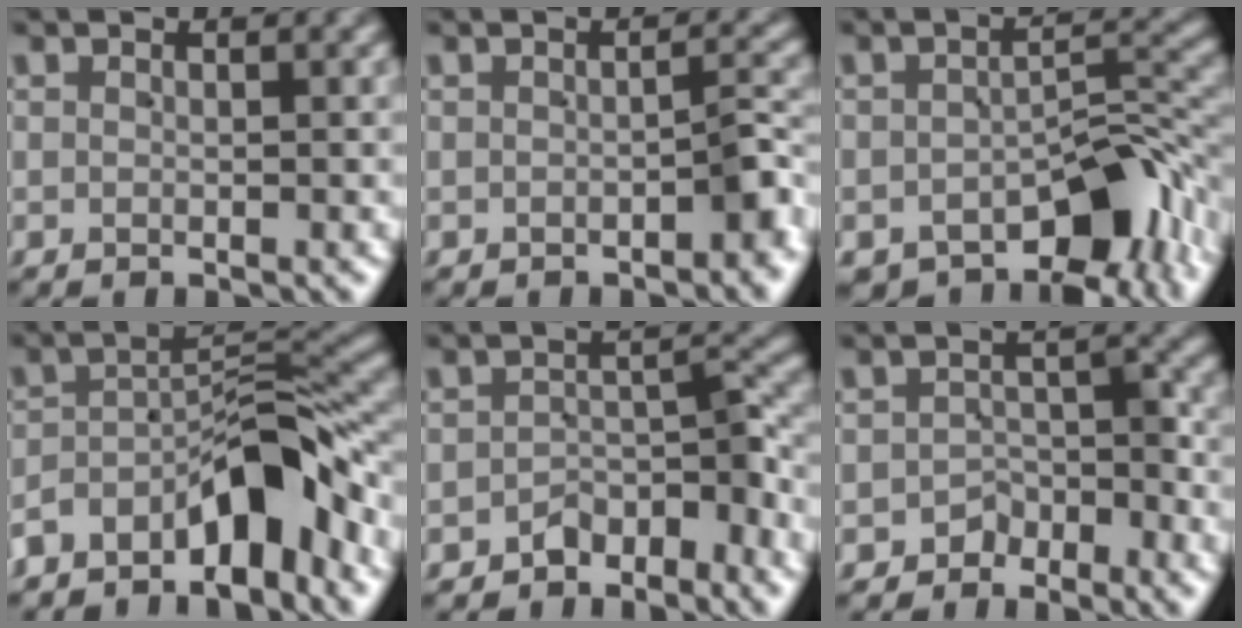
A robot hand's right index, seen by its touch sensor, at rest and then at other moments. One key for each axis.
{"total": 2.2, "fx": -1.4, "fy": 0.5, "fz": 1.6, "tx": -0.019, "ty": 0.002, "tz": -0.023}
{"total": 10.8, "fx": -7.0, "fy": 5.6, "fz": 6.1, "tx": -0.081, "ty": -0.026, "tz": -0.096}
{"total": 7.0, "fx": -4.7, "fy": 2.6, "fz": 4.5, "tx": -0.059, "ty": 0.009, "tz": -0.078}
{"total": 3.5, "fx": -3.1, "fy": 1.1, "fz": 1.3, "tx": -0.006, "ty": 0.007, "tz": -0.057}
{"total": 3.0, "fx": -2.5, "fy": 1.7, "fz": 0.5, "tx": 0.002, "ty": 0.002, "tz": -0.045}